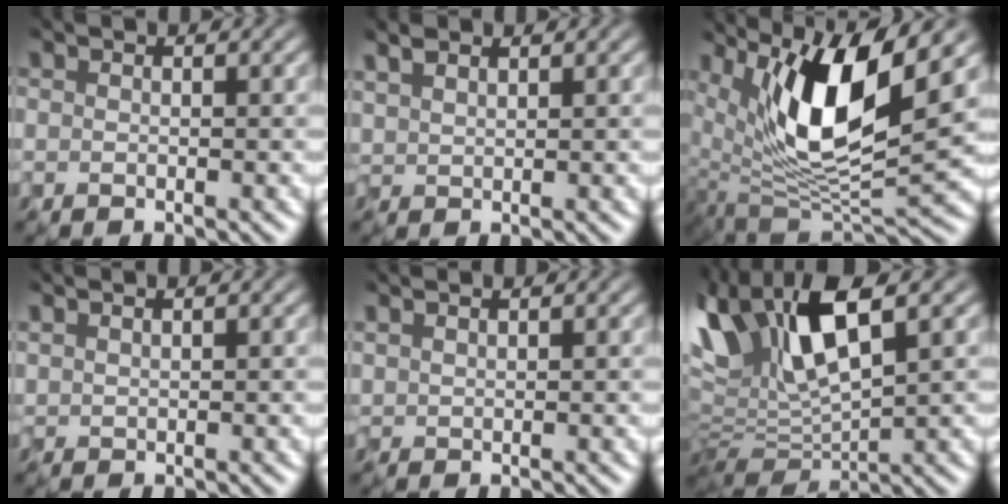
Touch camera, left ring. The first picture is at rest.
{"total": 1.7, "force": [1.4, 0.4, 0.7], "torque": [-0.018, 0.006, 0.032]}
{"total": 9.7, "force": [3.8, 3.1, 8.4], "torque": [-0.149, -0.019, 0.075]}
{"total": 1.2, "force": [1.1, 0.2, 0.4], "torque": [-0.007, 0.003, 0.020]}
{"total": 1.6, "force": [1.5, 0.4, 0.5], "torque": [-0.004, 0.003, 0.021]}
{"total": 11.6, "force": [4.4, 5.1, 9.4], "torque": [-0.202, 0.018, 0.078]}